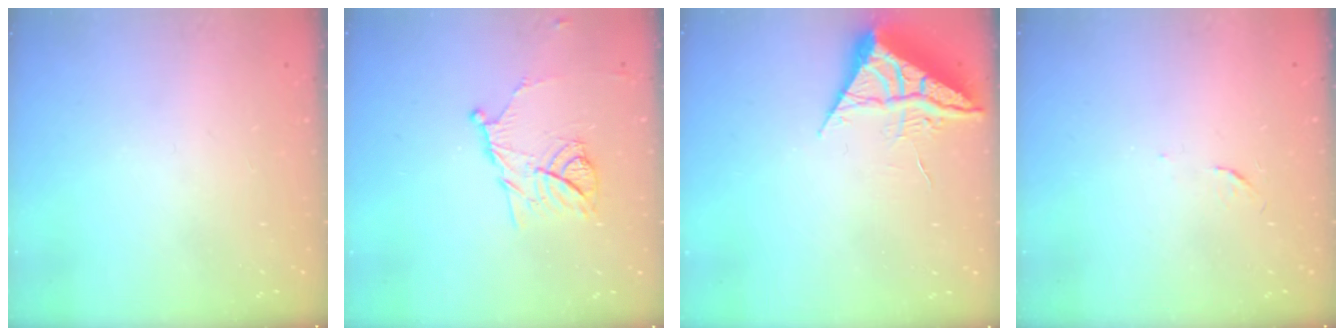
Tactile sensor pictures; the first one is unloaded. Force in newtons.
{"total": 11.4, "press": 11.3, "slide": 0.7}
{"total": 7.0, "press": 7.0, "slide": 0.3}
{"total": 3.2, "press": 3.2, "slide": 0.4}